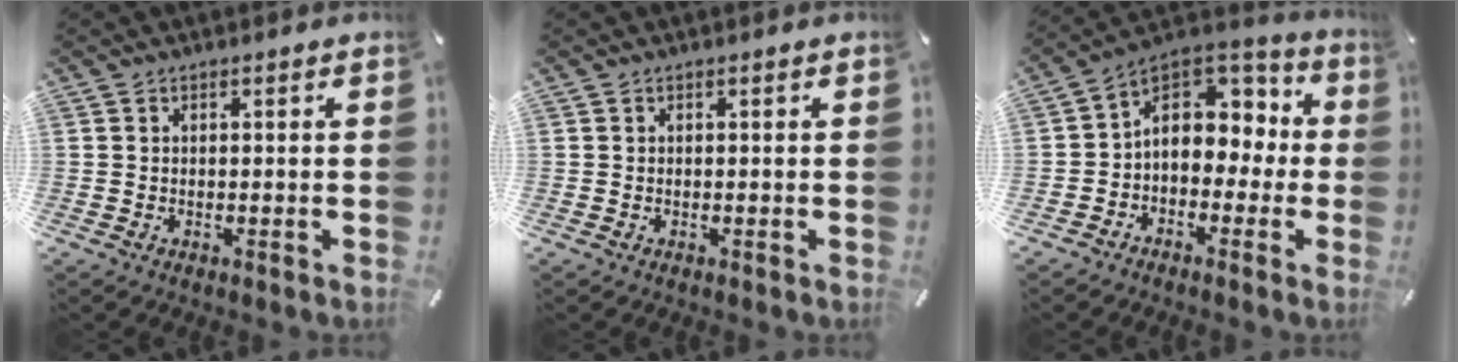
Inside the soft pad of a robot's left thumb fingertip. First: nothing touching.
{"total": 0.0}
{"total": 9.3, "force": [1.0, 8.0, 4.6], "torque": [-0.079, -0.006, 0.022]}